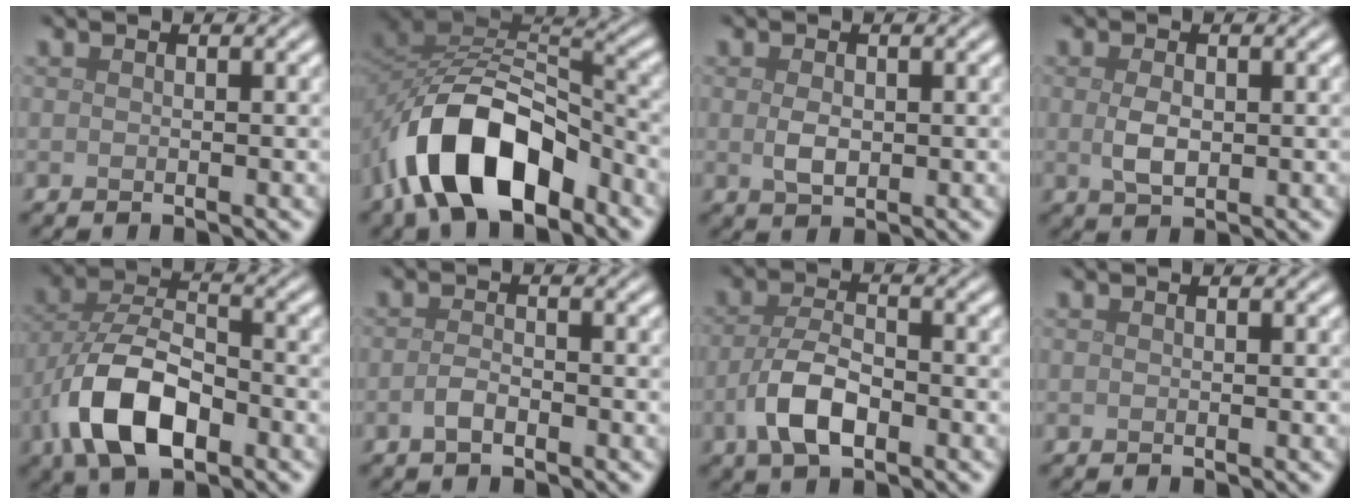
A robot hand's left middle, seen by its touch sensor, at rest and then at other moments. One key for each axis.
{"total": 11.4, "fx": -6.2, "fy": 5.9, "fz": 7.6, "tx": -0.136, "ty": 0.003, "tz": -0.119}
{"total": 2.0, "fx": 0.1, "fy": 1.2, "fz": 1.5, "tx": -0.035, "ty": -0.002, "tz": 0.003}
{"total": 2.3, "fx": 0.1, "fy": 1.4, "fz": 1.9, "tx": -0.045, "ty": -0.003, "tz": 0.003}
{"total": 9.0, "fx": -3.8, "fy": 4.7, "fz": 6.7, "tx": -0.139, "ty": 0.001, "tz": -0.079}
{"total": 1.6, "fx": -0.8, "fy": 0.6, "fz": 1.2, "tx": -0.027, "ty": 0.000, "tz": -0.018}
{"total": 4.9, "fx": -1.9, "fy": 2.3, "fz": 3.9, "tx": -0.079, "ty": 0.001, "tz": -0.041}
{"total": 0.0}